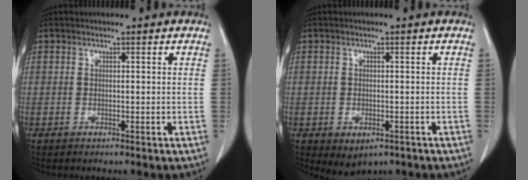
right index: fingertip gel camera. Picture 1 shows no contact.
{"total": 3.5, "force": [-1.8, 2.3, 2.0], "torque": [-0.027, -0.004, -0.010]}